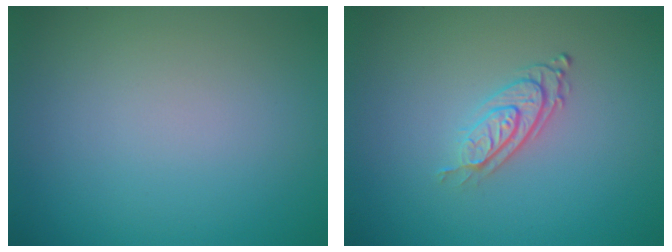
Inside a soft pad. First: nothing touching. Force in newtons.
{"total": 2.9, "press": 2.0, "slide": 2.0}